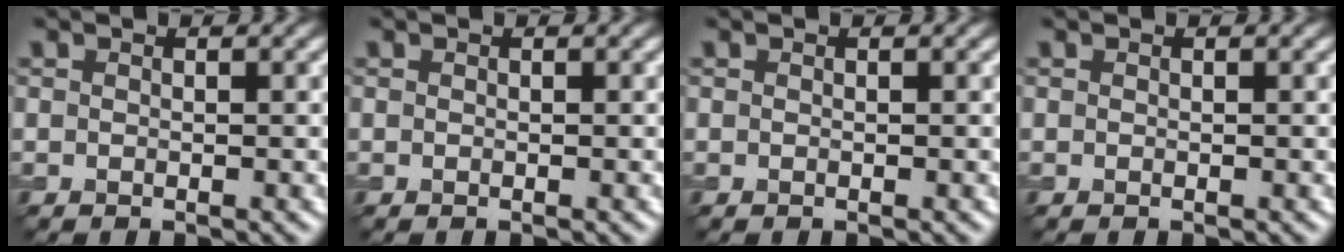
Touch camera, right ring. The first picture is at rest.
{"total": 0.0}
{"total": 0.0}
{"total": 0.0}